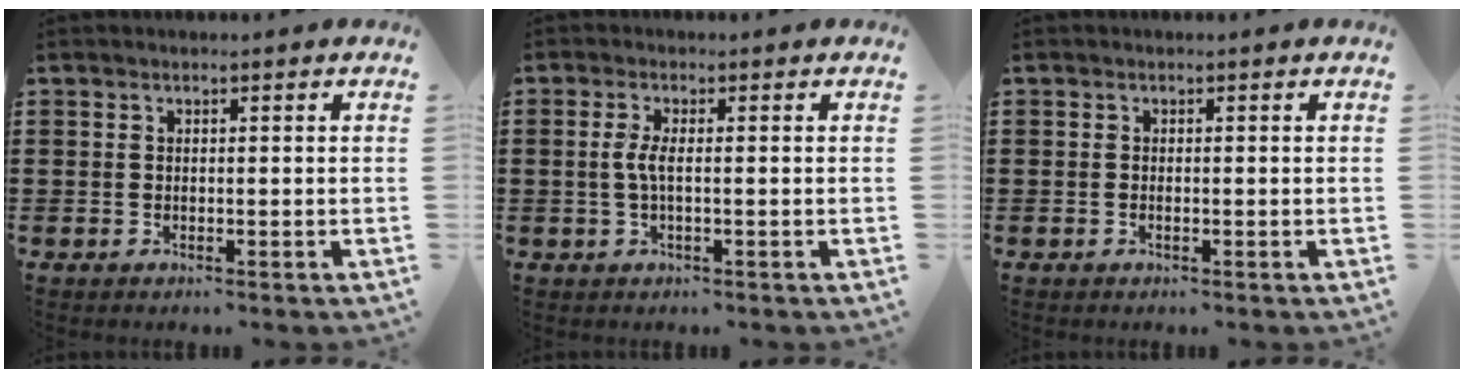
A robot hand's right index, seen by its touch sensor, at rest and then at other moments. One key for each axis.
{"total": 2.9, "fx": -0.2, "fy": 0.6, "fz": 2.8, "tx": -0.068, "ty": -0.006, "tz": -0.010}
{"total": 0.0}